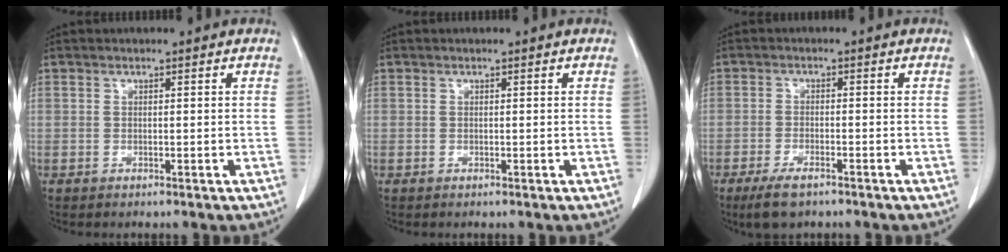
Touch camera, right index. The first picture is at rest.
{"total": 0.0}
{"total": 4.9, "force": [-3.5, 1.3, 3.2], "torque": [-0.067, -0.008, -0.058]}